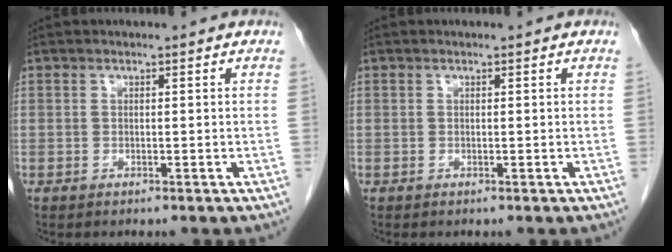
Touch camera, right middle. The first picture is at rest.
{"total": 0.0}